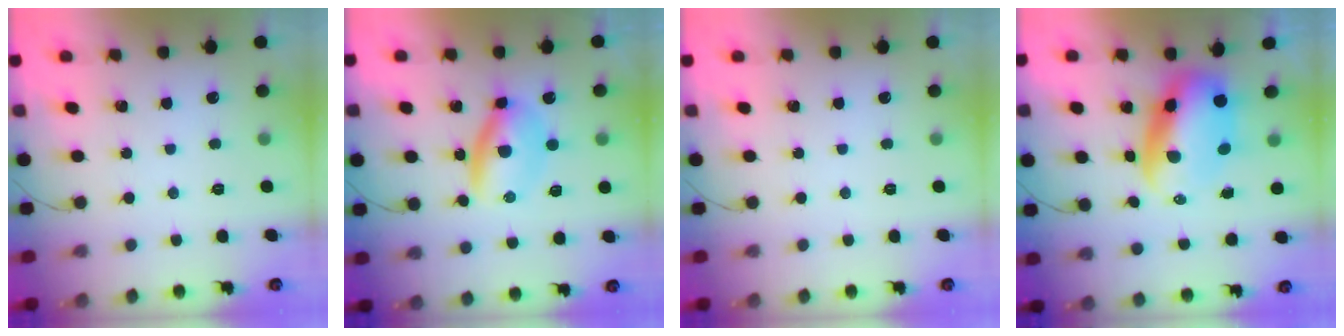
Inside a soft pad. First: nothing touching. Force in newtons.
{"total": 6.5, "press": 6.4, "slide": 0.9}
{"total": 0.0}
{"total": 9.1, "press": 8.7, "slide": 2.6}